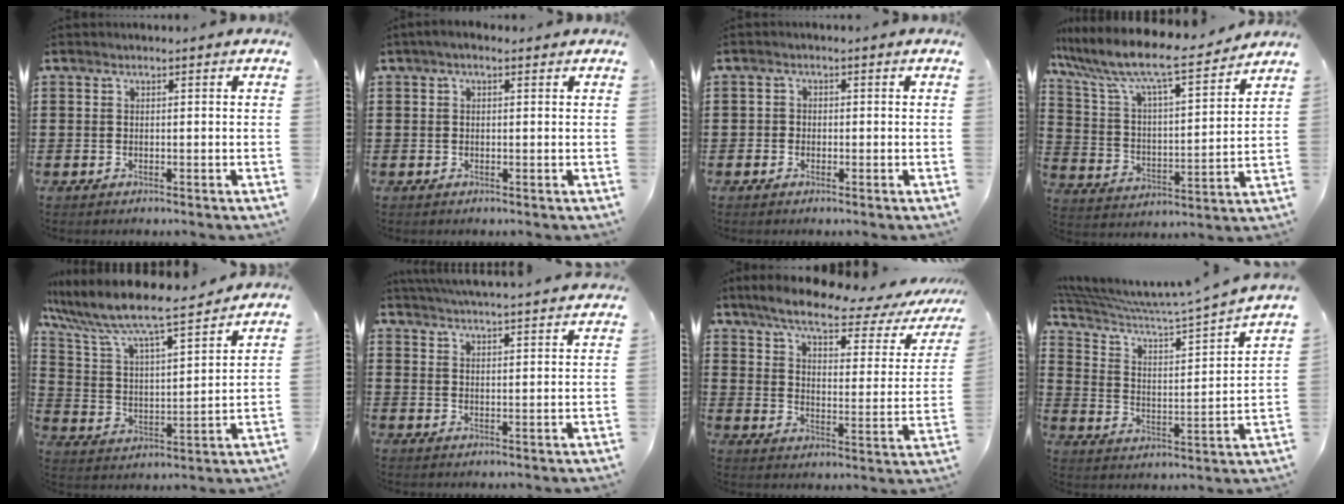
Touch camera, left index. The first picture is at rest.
{"total": 1.2, "force": [0.1, 0.8, 0.9], "torque": [-0.018, 0.006, 0.001]}
{"total": 1.0, "force": [-0.5, 0.9, 0.2], "torque": [-0.006, 0.003, -0.011]}
{"total": 8.9, "force": [7.6, 0.7, 4.5], "torque": [-0.121, -0.053, 0.122]}
{"total": 8.1, "force": [7.2, 0.6, 3.8], "torque": [-0.105, -0.051, 0.114]}
{"total": 4.5, "force": [4.4, -0.6, 0.6], "torque": [-0.028, -0.026, 0.078]}
{"total": 8.2, "force": [6.3, 1.1, 5.2], "torque": [-0.119, -0.033, 0.102]}
{"total": 5.5, "force": [4.8, -0.1, 2.7], "torque": [-0.078, -0.050, 0.070]}